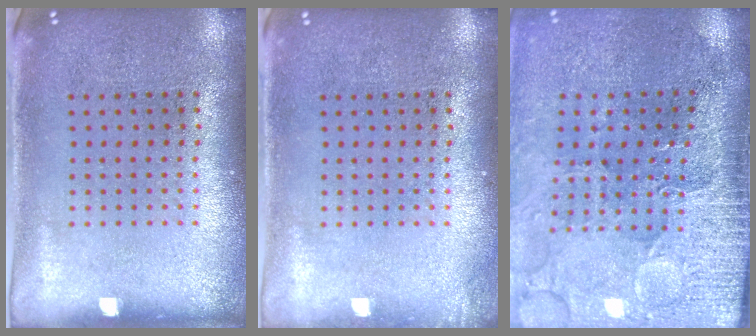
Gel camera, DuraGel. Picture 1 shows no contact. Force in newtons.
{"total": 0.7, "press": 0.7, "slide": 0.1}
{"total": 3.5, "press": 3.4, "slide": 1.1}